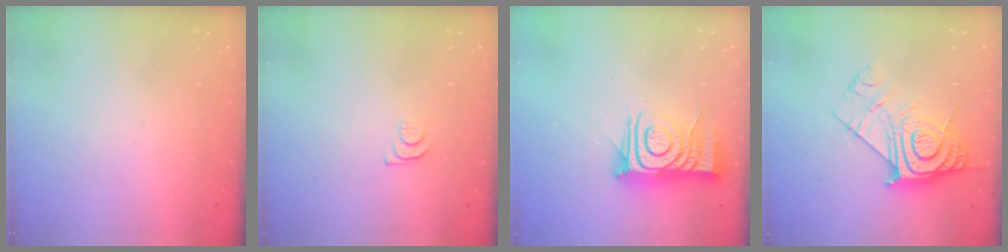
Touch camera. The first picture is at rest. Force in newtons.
{"total": 5.4, "press": 5.4, "slide": 0.7}
{"total": 14.8, "press": 14.7, "slide": 1.0}
{"total": 15.3, "press": 15.2, "slide": 1.1}